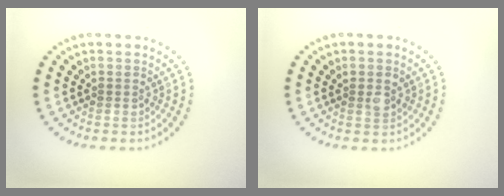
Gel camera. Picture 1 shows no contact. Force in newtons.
{"total": 1.1, "press": 1.0, "slide": 0.5}